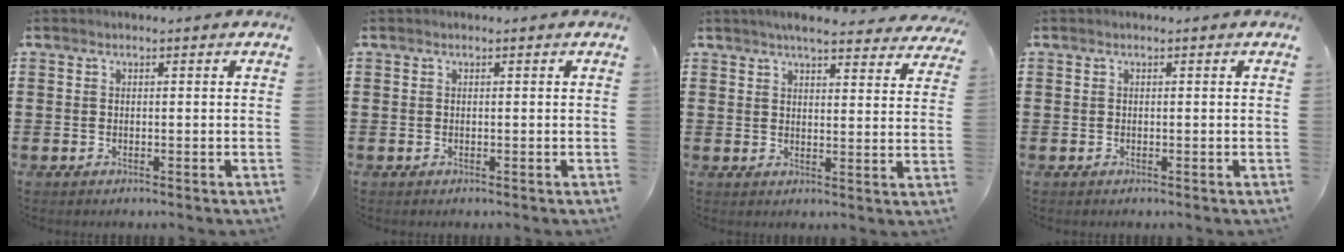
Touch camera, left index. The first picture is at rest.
{"total": 0.0}
{"total": 4.8, "force": [4.5, 0.4, 1.7], "torque": [-0.039, -0.012, 0.081]}
{"total": 0.0}